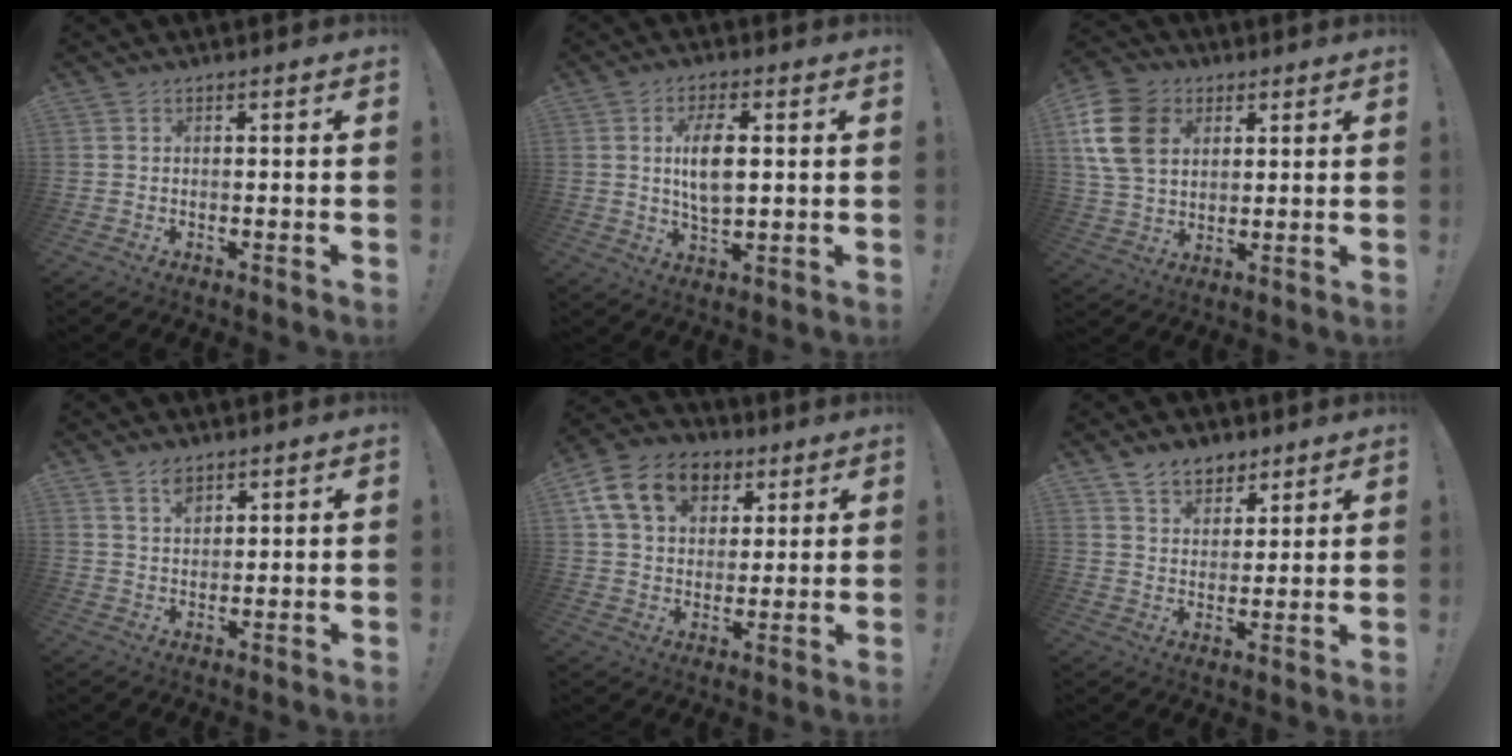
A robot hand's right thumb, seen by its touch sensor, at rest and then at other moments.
{"total": 9.2, "force": [1.5, 4.6, 7.8], "torque": [-0.135, -0.002, 0.021]}
{"total": 15.6, "force": [5.2, 11.9, 8.6], "torque": [-0.160, -0.014, 0.104]}
{"total": 4.5, "force": [3.1, 2.5, 2.1], "torque": [-0.024, -0.019, 0.054]}
{"total": 16.7, "force": [7.2, 12.0, 9.1], "torque": [-0.137, -0.022, 0.137]}
{"total": 8.2, "force": [6.0, 5.3, 1.9], "torque": [-0.030, -0.039, 0.117]}